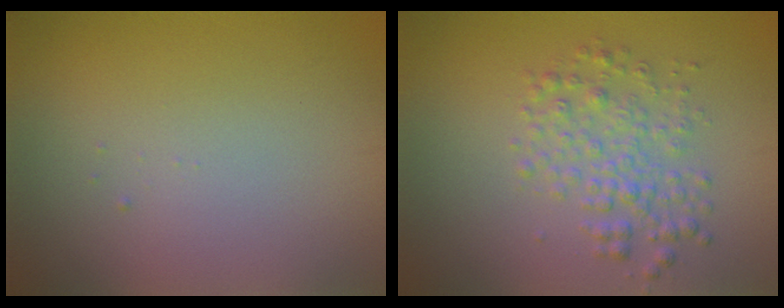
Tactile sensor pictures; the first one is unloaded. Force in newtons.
{"total": 3.1, "press": 3.1, "slide": 0.0}